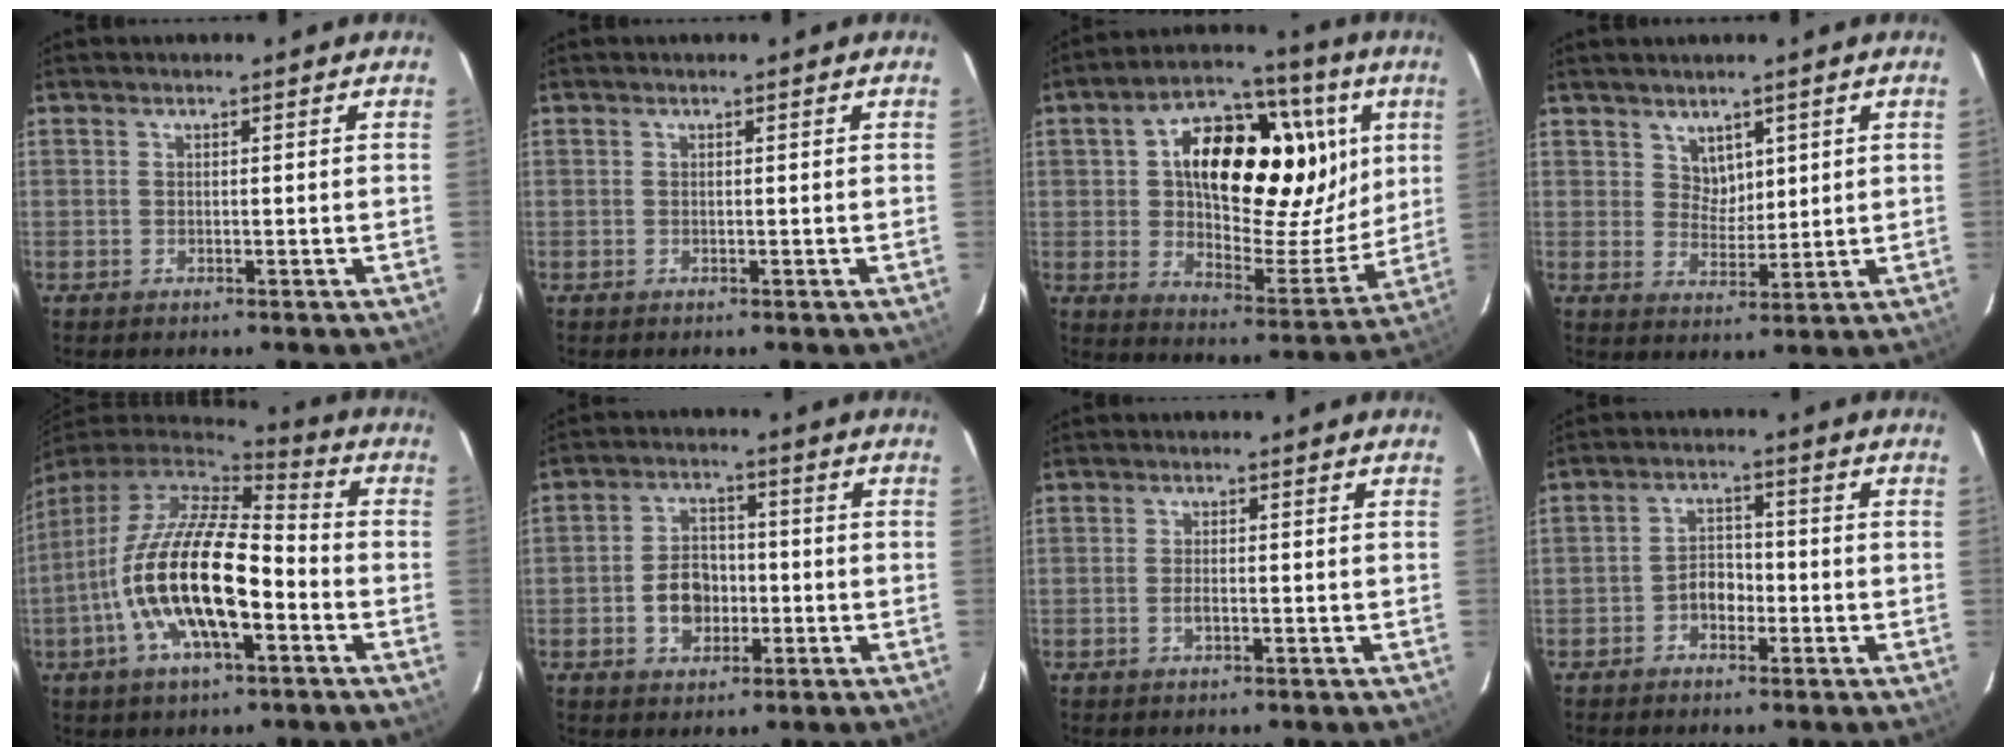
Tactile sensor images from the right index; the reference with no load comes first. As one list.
[{"total": 0.0}, {"total": 24.4, "force": [7.1, 13.9, 18.7], "torque": [-0.307, 0.019, 0.122]}, {"total": 3.9, "force": [2.5, 2.8, 1.2], "torque": [-0.011, 0.003, 0.049]}, {"total": 19.3, "force": [-5.8, 7.0, 17.0], "torque": [-0.332, -0.018, -0.110]}, {"total": 7.2, "force": [-1.8, 5.5, 4.3], "torque": [-0.081, 0.022, -0.023]}, {"total": 1.5, "force": [-0.6, 0.6, 1.2], "torque": [-0.026, 0.001, -0.011]}, {"total": 3.9, "force": [-1.9, 2.8, 1.9], "torque": [-0.035, 0.013, -0.031]}]